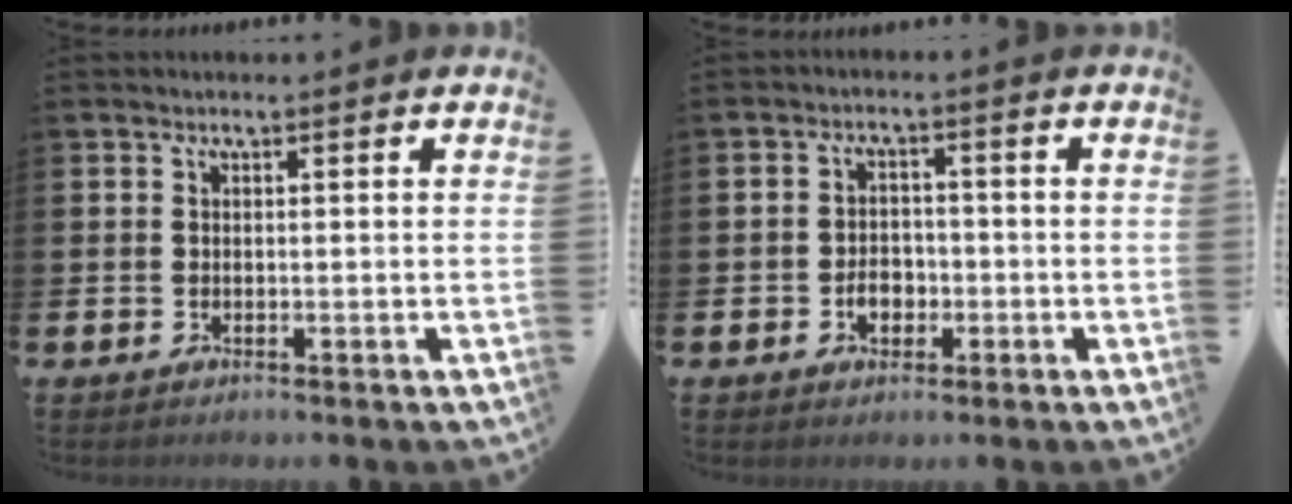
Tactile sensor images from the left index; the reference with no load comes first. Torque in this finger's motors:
{"motor_torque": [0.47, 0.20, 0.17, 0.06]}